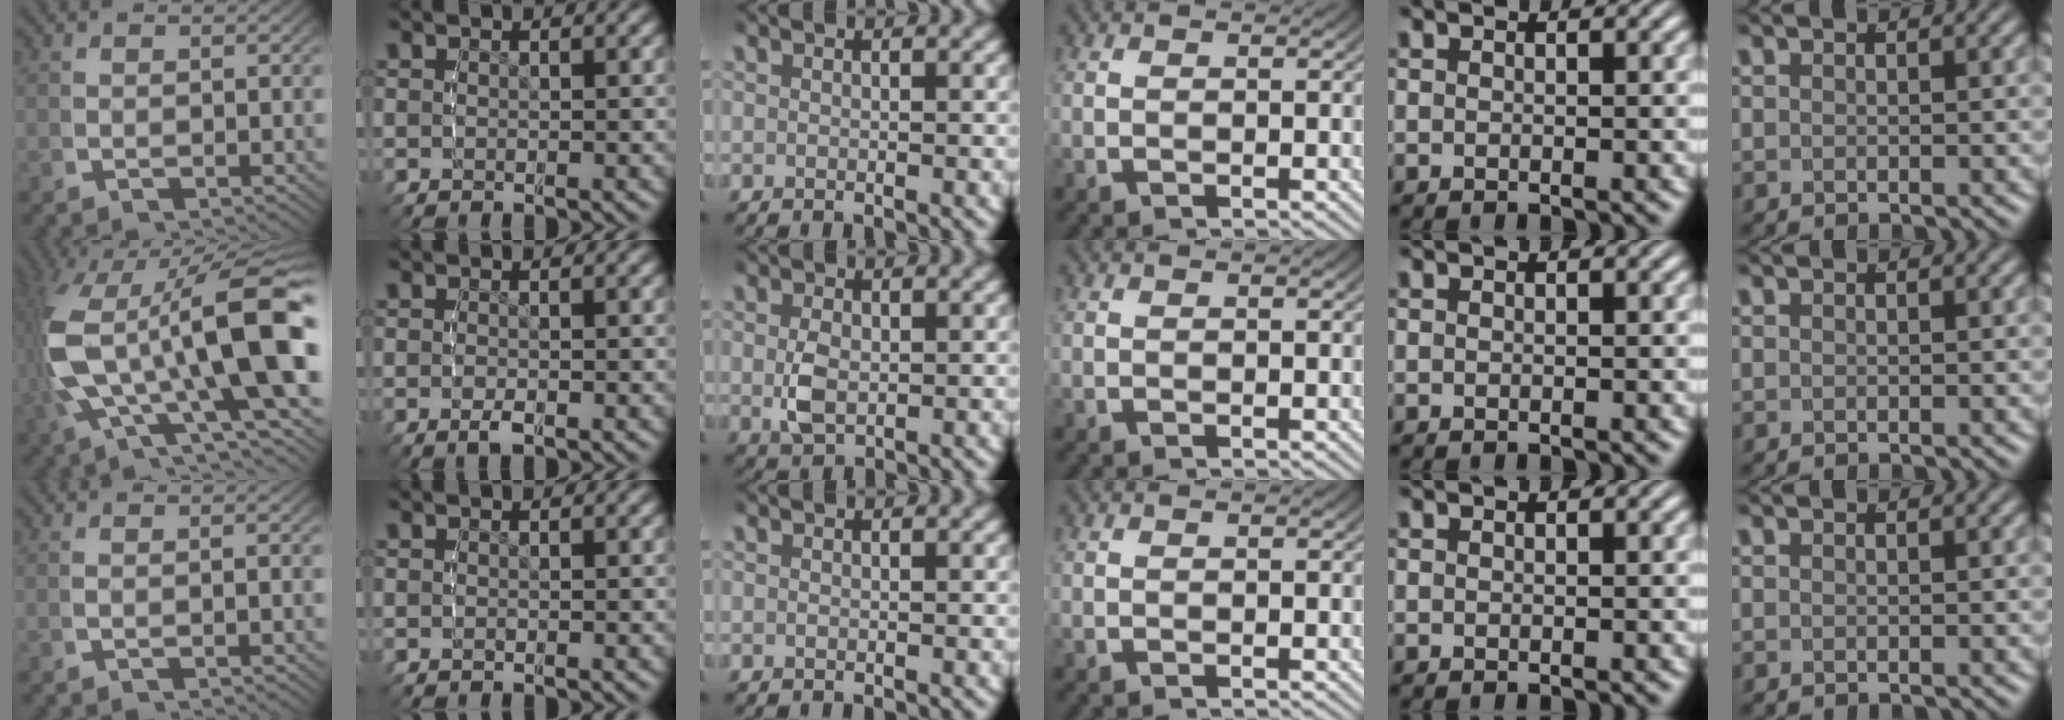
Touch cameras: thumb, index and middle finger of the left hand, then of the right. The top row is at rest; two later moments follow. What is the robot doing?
{"motion": "lift_and_place", "object": "button"}